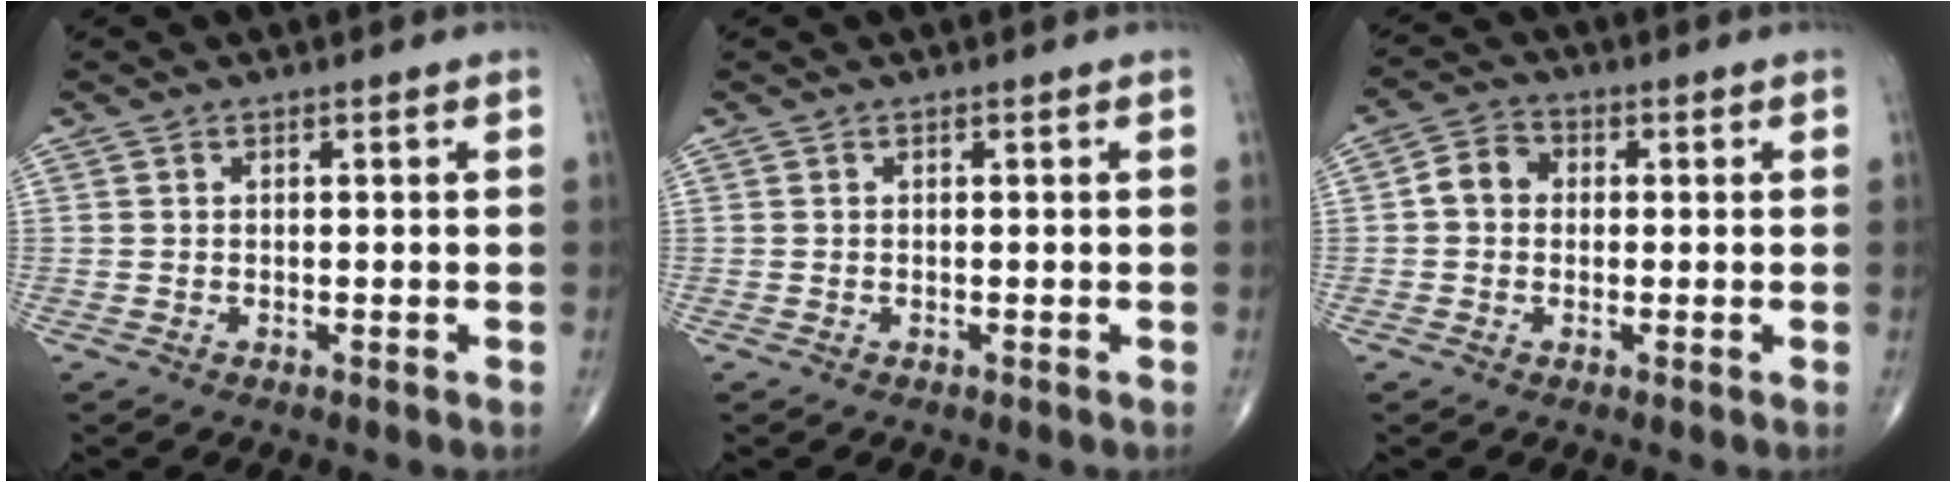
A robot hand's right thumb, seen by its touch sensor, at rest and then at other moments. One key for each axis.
{"total": 0.0}
{"total": 4.9, "fx": 0.1, "fy": 4.1, "fz": 2.6, "tx": -0.034, "ty": 0.016, "tz": -0.009}